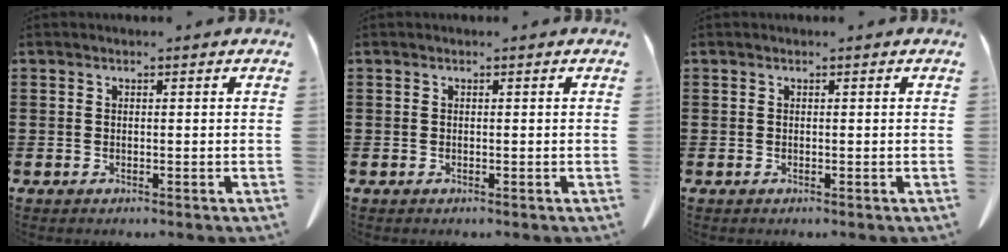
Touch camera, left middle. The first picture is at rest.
{"total": 0.0}
{"total": 0.0}